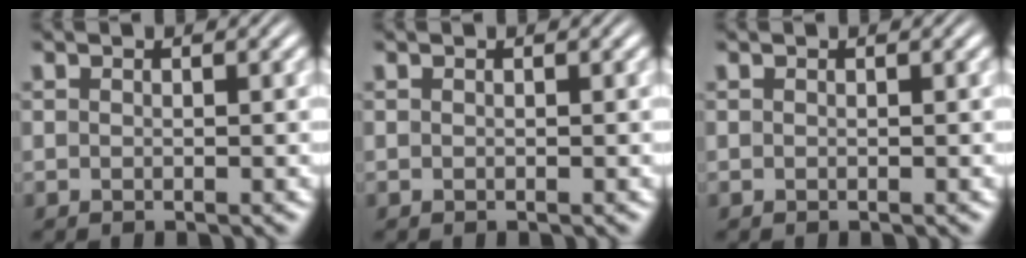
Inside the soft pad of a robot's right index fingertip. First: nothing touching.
{"total": 0.0}
{"total": 0.0}